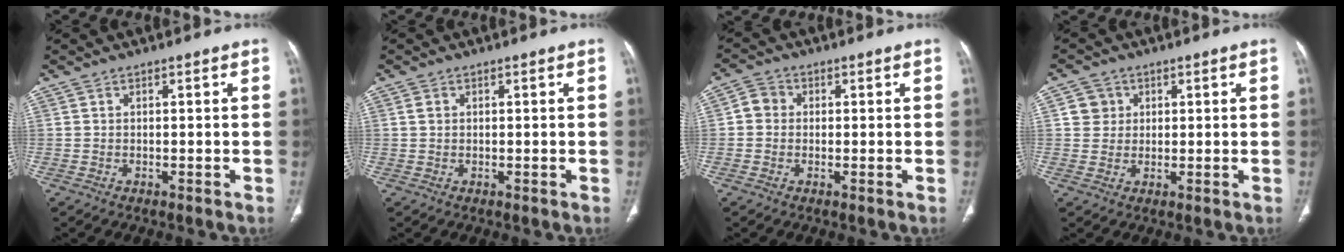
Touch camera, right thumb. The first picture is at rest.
{"total": 0.9, "force": [0.3, 0.8, 0.5], "torque": [-0.009, 0.002, 0.005]}
{"total": 3.4, "force": [0.1, 3.1, 1.3], "torque": [-0.010, 0.009, -0.007]}
{"total": 3.9, "force": [1.1, 3.7, 0.6], "torque": [0.013, -0.001, 0.016]}